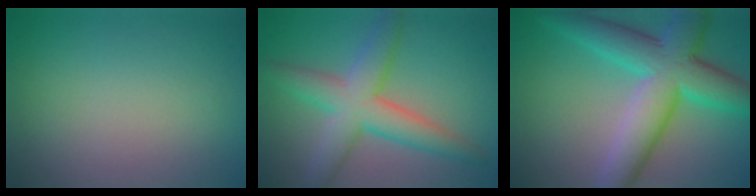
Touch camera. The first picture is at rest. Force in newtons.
{"total": 6.4, "press": 6.4, "slide": 0.2}
{"total": 9.5, "press": 9.5, "slide": 0.2}